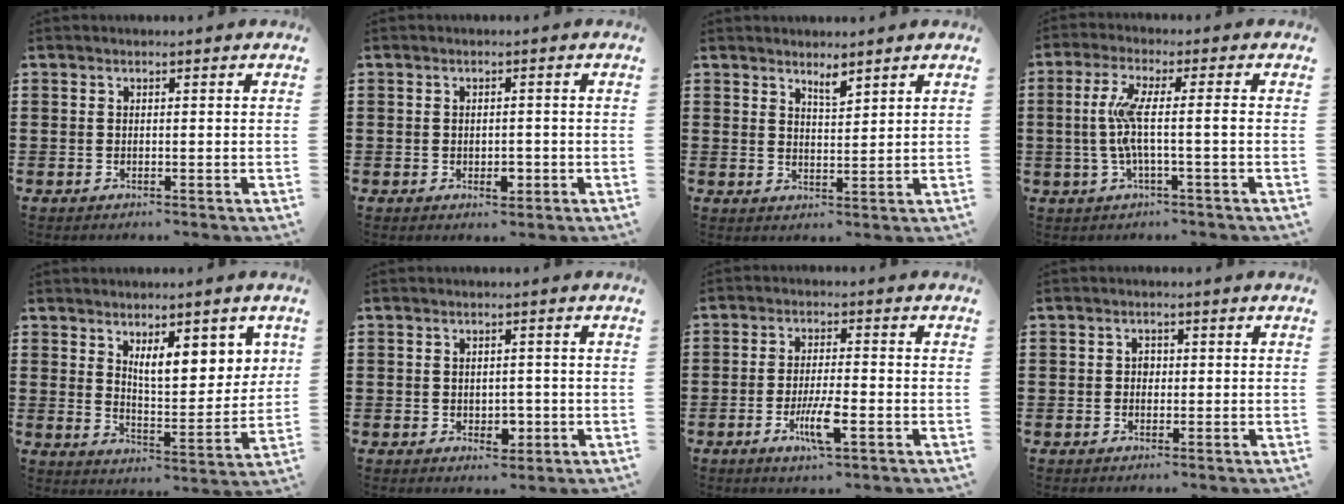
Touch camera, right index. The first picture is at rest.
{"total": 2.6, "force": [-0.7, 1.5, 2.0], "torque": [-0.029, -0.004, -0.015]}
{"total": 2.5, "force": [2.2, 0.3, 1.0], "torque": [-0.022, 0.001, 0.041]}
{"total": 6.6, "force": [-0.5, 0.1, 6.6], "torque": [-0.142, -0.013, -0.021]}
{"total": 7.7, "force": [4.3, 3.0, 5.7], "torque": [-0.091, -0.016, 0.069]}
{"total": 2.5, "force": [-0.4, 1.7, 1.8], "torque": [-0.036, 0.003, -0.009]}
{"total": 6.6, "force": [-2.6, 1.3, 5.9], "torque": [-0.114, -0.011, -0.047]}
{"total": 1.2, "force": [-0.2, 0.9, 0.8], "torque": [-0.017, 0.002, -0.004]}